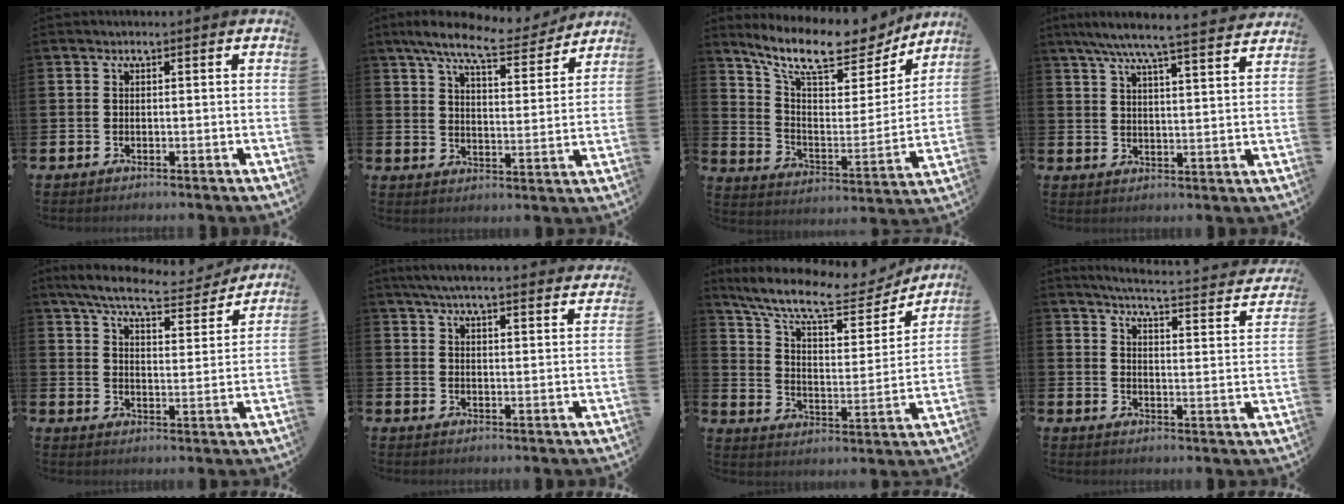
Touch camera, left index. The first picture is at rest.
{"total": 9.0, "force": [8.1, 1.5, 3.7], "torque": [-0.085, -0.043, 0.140]}
{"total": 11.2, "force": [9.4, 3.2, 5.0], "torque": [-0.125, -0.062, 0.161]}
{"total": 7.3, "force": [6.7, -0.1, 2.8], "torque": [-0.070, -0.040, 0.115]}
{"total": 7.9, "force": [7.2, 1.0, 3.1], "torque": [-0.080, -0.042, 0.123]}
{"total": 5.9, "force": [5.7, 0.1, 1.5], "torque": [-0.043, -0.032, 0.102]}
{"total": 11.0, "force": [9.6, 2.9, 4.5], "torque": [-0.113, -0.061, 0.162]}
{"total": 3.9, "force": [3.6, 0.0, 1.5], "torque": [-0.039, -0.040, 0.051]}